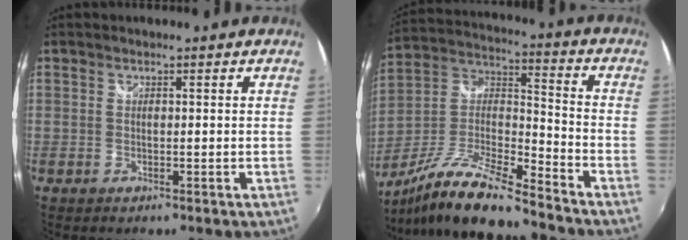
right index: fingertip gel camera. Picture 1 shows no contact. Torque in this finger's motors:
{"motor_torque": [0.91, -0.91, 0.19, 0.10]}